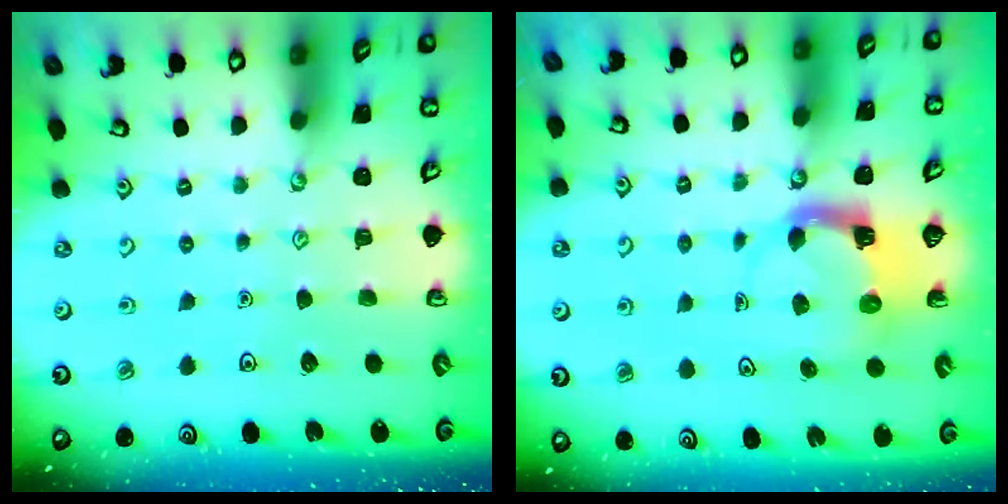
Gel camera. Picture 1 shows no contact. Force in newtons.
{"total": 4.0, "press": 4.0, "slide": 0.2}